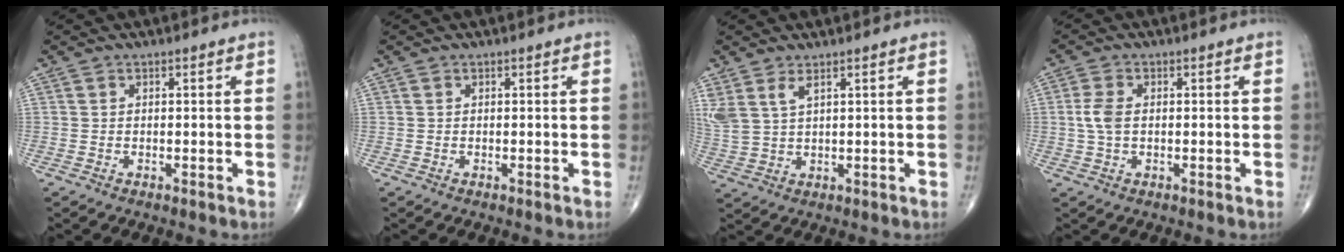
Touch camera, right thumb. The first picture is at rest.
{"total": 0.0}
{"total": 5.6, "force": [3.1, 2.2, 4.1], "torque": [-0.104, -0.007, 0.074]}
{"total": 3.9, "force": [0.1, 2.2, 3.2], "torque": [-0.076, 0.006, 0.000]}